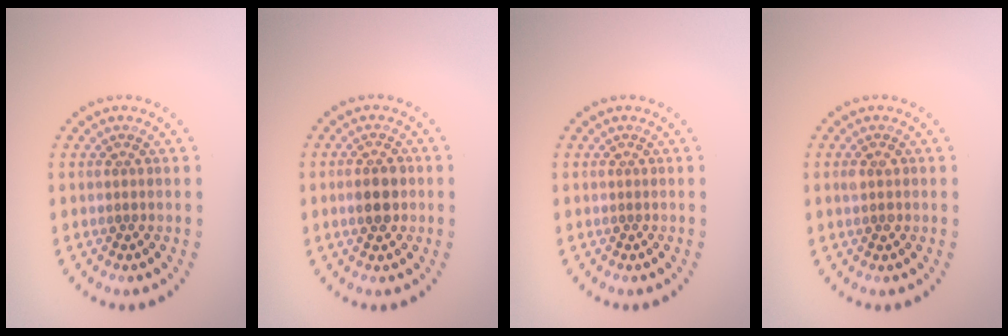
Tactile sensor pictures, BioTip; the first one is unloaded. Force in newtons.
{"total": 2.3, "press": 2.3, "slide": 0.2}
{"total": 0.0}
{"total": 1.1, "press": 1.1, "slide": 0.0}